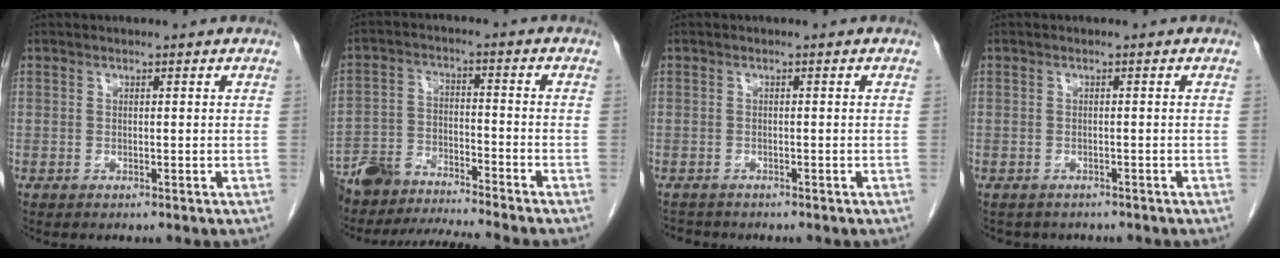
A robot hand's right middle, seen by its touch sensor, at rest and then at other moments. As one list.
[{"total": 9.9, "force": [-9.6, -0.5, 2.1], "torque": [-0.039, 0.007, -0.176]}, {"total": 2.0, "force": [-1.8, 0.8, 0.1], "torque": [-0.005, -0.004, -0.027]}, {"total": 3.3, "force": [-2.8, 1.6, 0.4], "torque": [-0.007, 0.002, -0.034]}]